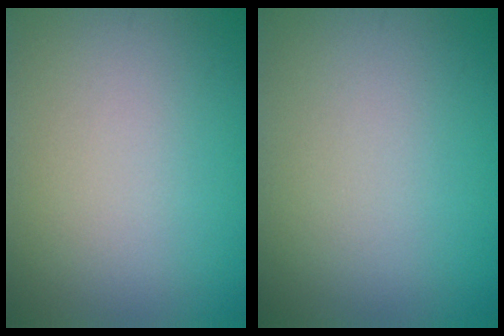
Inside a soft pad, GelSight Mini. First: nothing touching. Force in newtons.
{"total": 0.0}